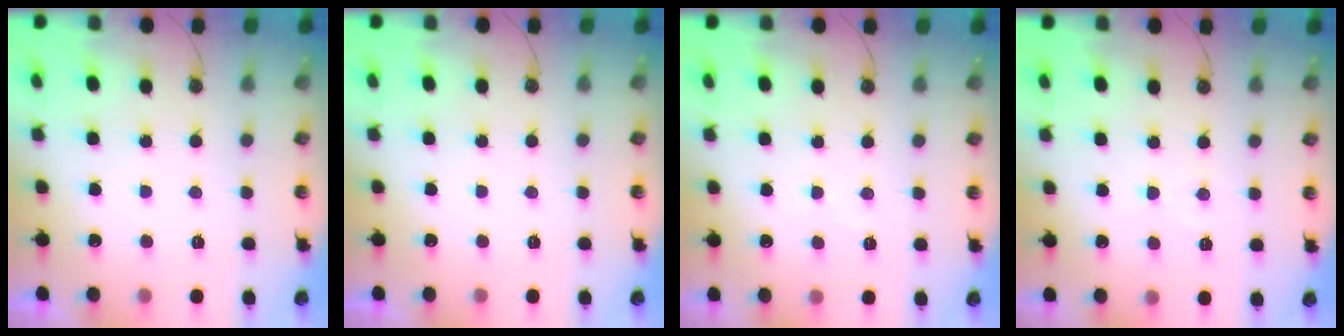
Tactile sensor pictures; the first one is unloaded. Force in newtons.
{"total": 0.0}
{"total": 5.5, "press": 5.4, "slide": 0.8}
{"total": 3.1, "press": 3.0, "slide": 0.6}